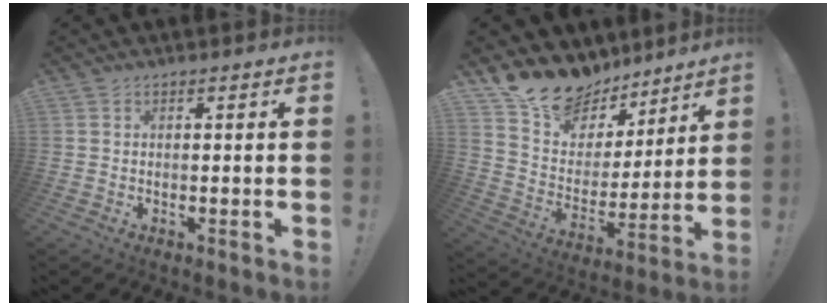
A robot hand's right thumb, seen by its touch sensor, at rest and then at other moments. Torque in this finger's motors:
{"motor_torque": [-0.06, 0.36, 0.09, 0.18, 0.00]}